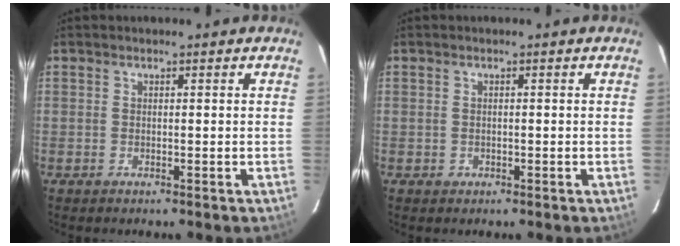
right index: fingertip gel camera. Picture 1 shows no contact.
{"total": 0.8, "force": [-0.4, 0.8, 0.0], "torque": [0.004, 0.000, -0.003]}